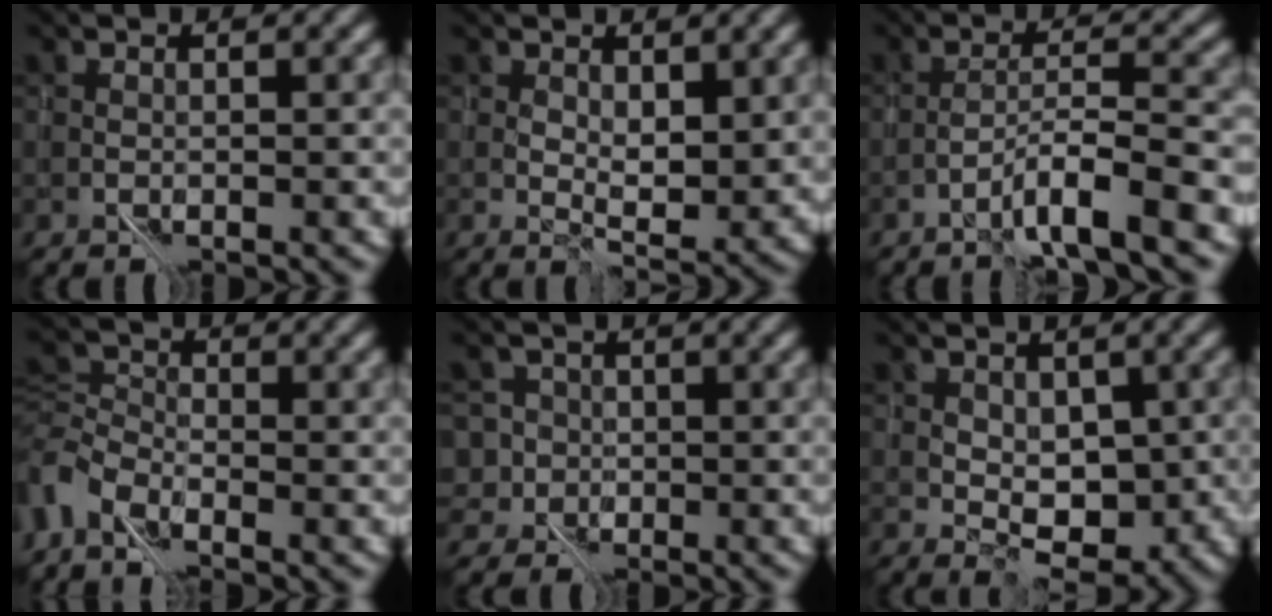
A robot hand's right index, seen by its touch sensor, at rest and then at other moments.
{"total": 2.7, "force": [1.7, 1.0, 1.8], "torque": [-0.028, -0.007, 0.032]}
{"total": 4.0, "force": [-2.5, -0.4, 3.1], "torque": [-0.046, 0.018, -0.052]}
{"total": 4.0, "force": [-3.2, 1.6, 1.7], "torque": [-0.036, 0.002, -0.080]}
{"total": 5.3, "force": [0.3, 5.1, 1.4], "torque": [-0.015, 0.026, -0.024]}
{"total": 3.4, "force": [0.7, 2.1, 2.6], "torque": [-0.032, -0.004, 0.013]}